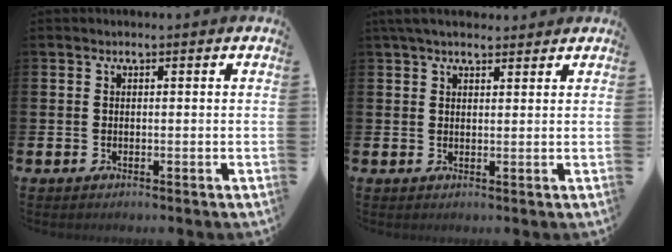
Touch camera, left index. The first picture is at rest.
{"total": 3.5, "force": [3.0, 1.3, 1.4], "torque": [-0.026, -0.006, 0.054]}